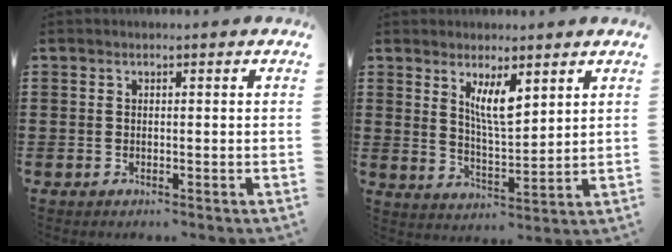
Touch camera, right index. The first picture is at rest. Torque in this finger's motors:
{"motor_torque": [0.63, 0.43, 0.32, 0.14]}